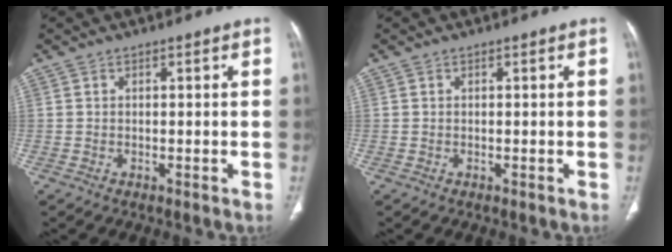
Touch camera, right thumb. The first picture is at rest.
{"total": 0.0}